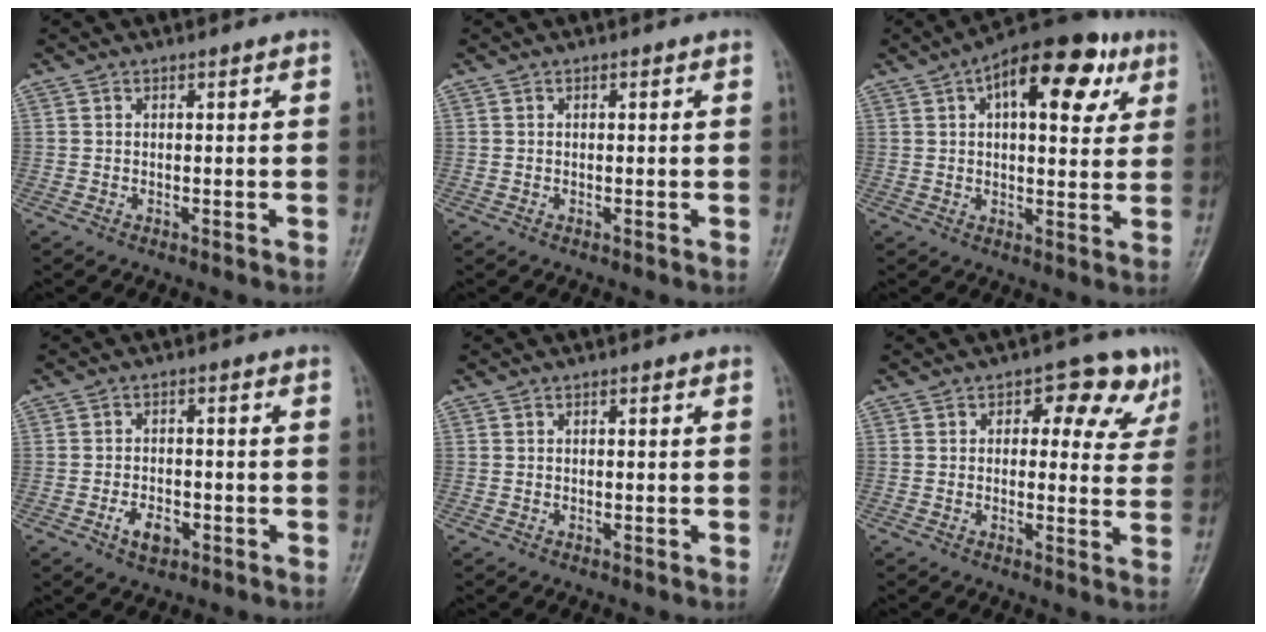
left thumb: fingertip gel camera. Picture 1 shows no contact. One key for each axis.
{"total": 0.0}
{"total": 16.6, "fx": 6.6, "fy": 8.0, "fz": 12.9, "tx": -0.144, "ty": 0.006, "tz": 0.088}
{"total": 4.5, "fx": -2.0, "fy": 2.7, "fz": 3.0, "tx": -0.045, "ty": 0.010, "tz": -0.034}
{"total": 0.0}
{"total": 9.1, "fx": 4.2, "fy": 5.5, "fz": 5.8, "tx": -0.017, "ty": -0.008, "tz": 0.043}